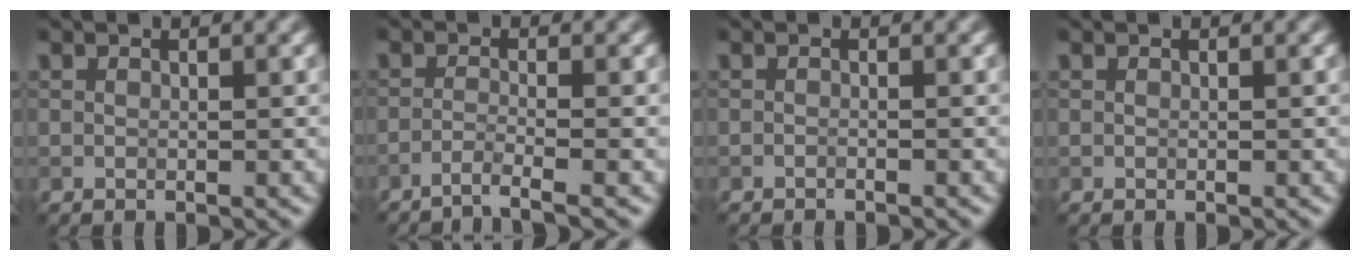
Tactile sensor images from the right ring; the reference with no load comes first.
{"total": 2.1, "force": [-1.6, 0.1, 1.5], "torque": [-0.019, 0.003, -0.046]}
{"total": 0.5, "force": [-0.5, 0.0, 0.2], "torque": [-0.004, -0.002, -0.012]}
{"total": 0.0}